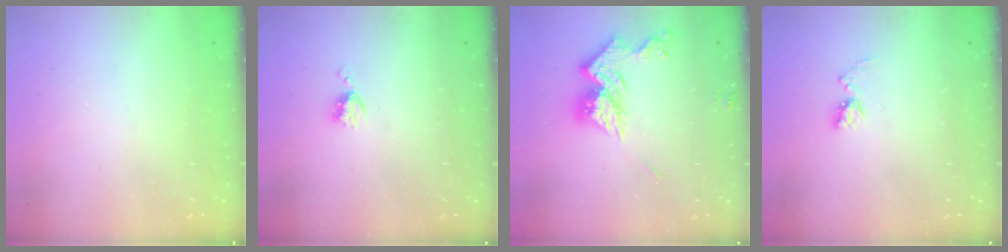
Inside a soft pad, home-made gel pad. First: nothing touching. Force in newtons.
{"total": 4.5, "press": 4.4, "slide": 0.7}
{"total": 13.6, "press": 13.6, "slide": 1.3}
{"total": 6.0, "press": 6.0, "slide": 0.7}